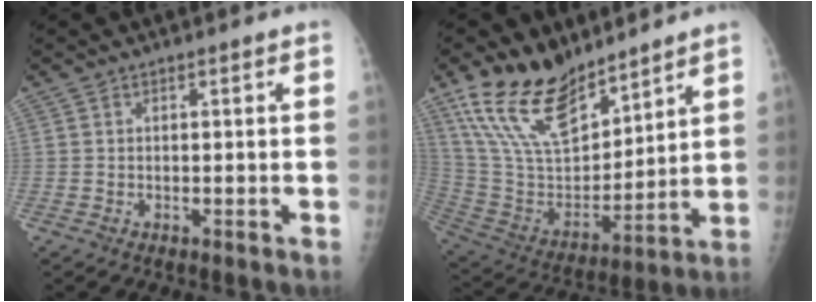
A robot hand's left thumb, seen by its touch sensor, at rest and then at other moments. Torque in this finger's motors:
{"motor_torque": [1.38, 1.32, 1.07, -1.70, 0.51]}